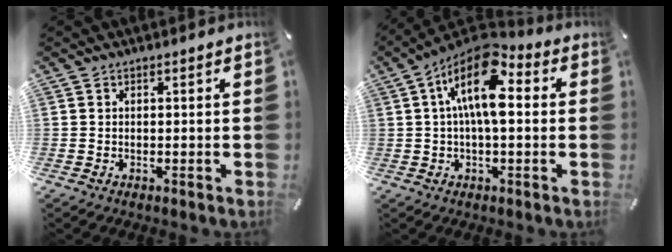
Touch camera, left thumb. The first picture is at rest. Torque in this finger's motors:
{"motor_torque": [0.51, 1.29, 2.14, -0.64, 0.55]}